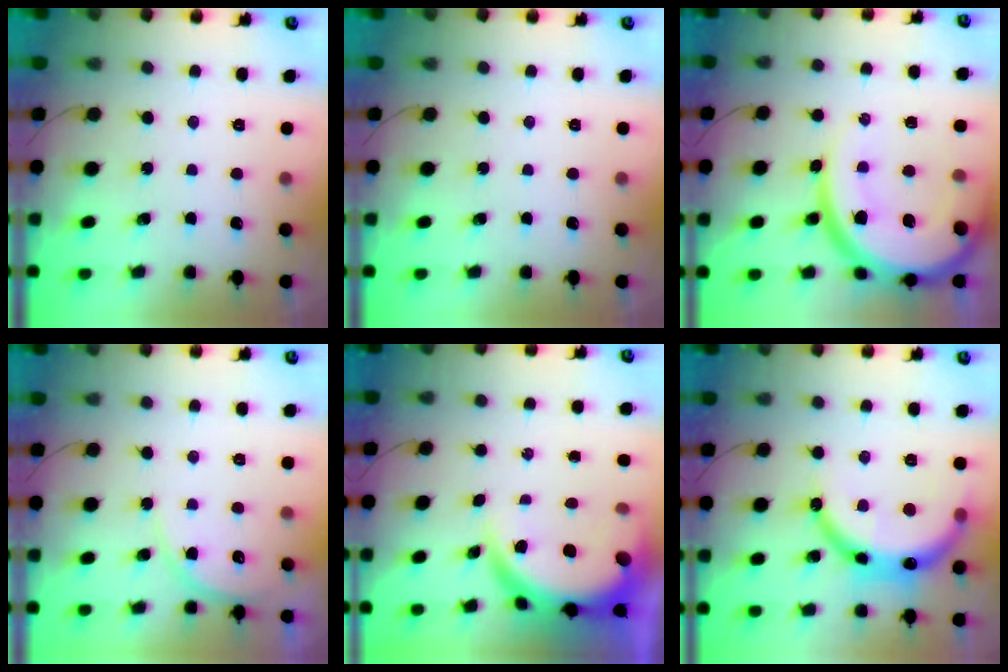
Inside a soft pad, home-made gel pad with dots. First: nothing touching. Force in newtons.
{"total": 0.0}
{"total": 20.2, "press": 20.1, "slide": 1.8}
{"total": 5.8, "press": 5.8, "slide": 0.4}
{"total": 7.6, "press": 7.6, "slide": 0.6}
{"total": 16.1, "press": 16.1, "slide": 0.4}